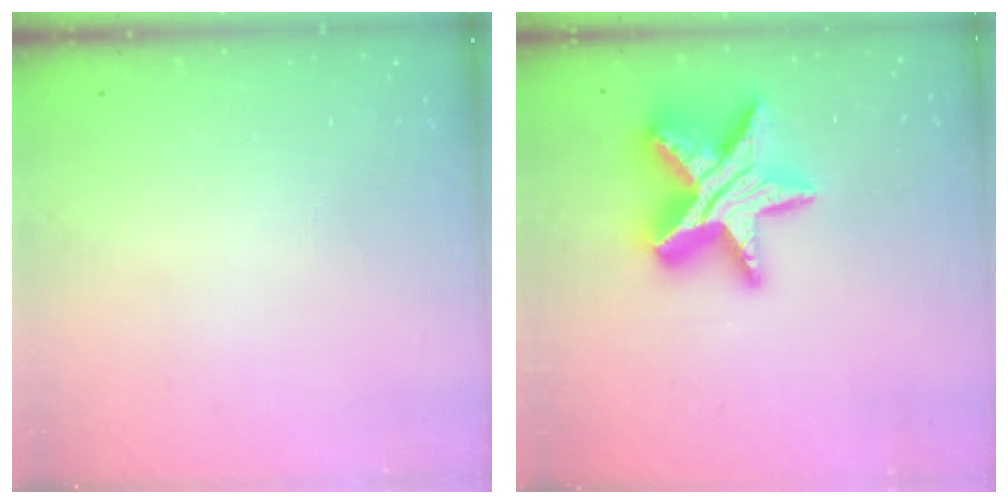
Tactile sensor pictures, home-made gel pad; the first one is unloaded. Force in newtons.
{"total": 19.5, "press": 19.4, "slide": 1.5}